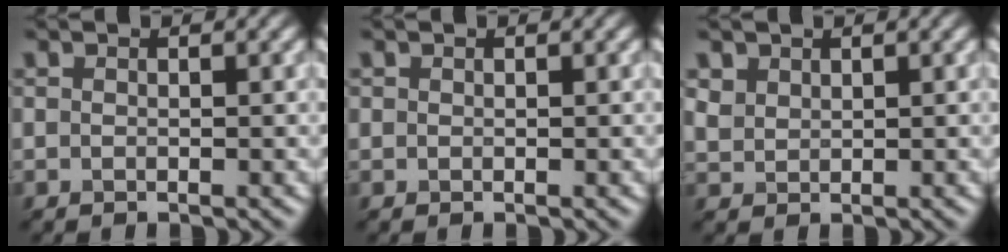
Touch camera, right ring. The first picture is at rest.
{"total": 0.7, "force": [-0.1, -0.4, -0.6], "torque": [-0.003, -0.004, 0.005]}
{"total": 1.3, "force": [0.7, -0.1, -1.0], "torque": [-0.007, 0.002, 0.044]}